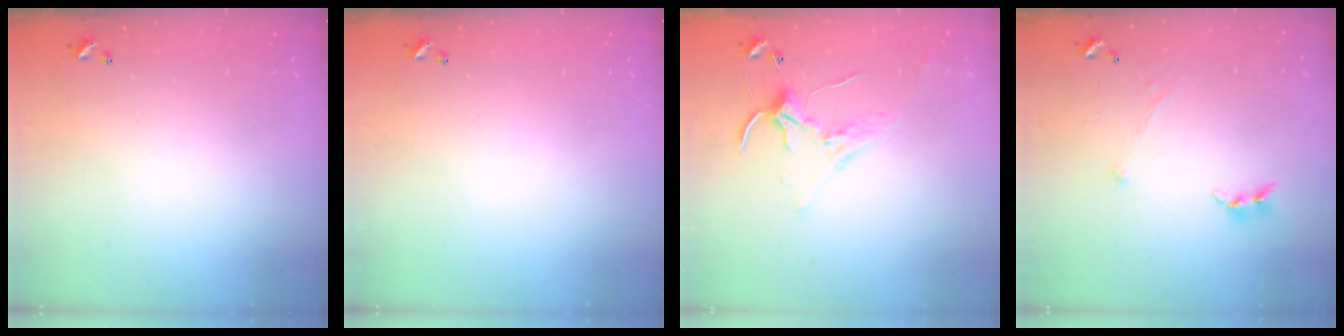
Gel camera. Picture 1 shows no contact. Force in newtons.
{"total": 0.0}
{"total": 1.9, "press": 1.9, "slide": 0.6}
{"total": 0.0}